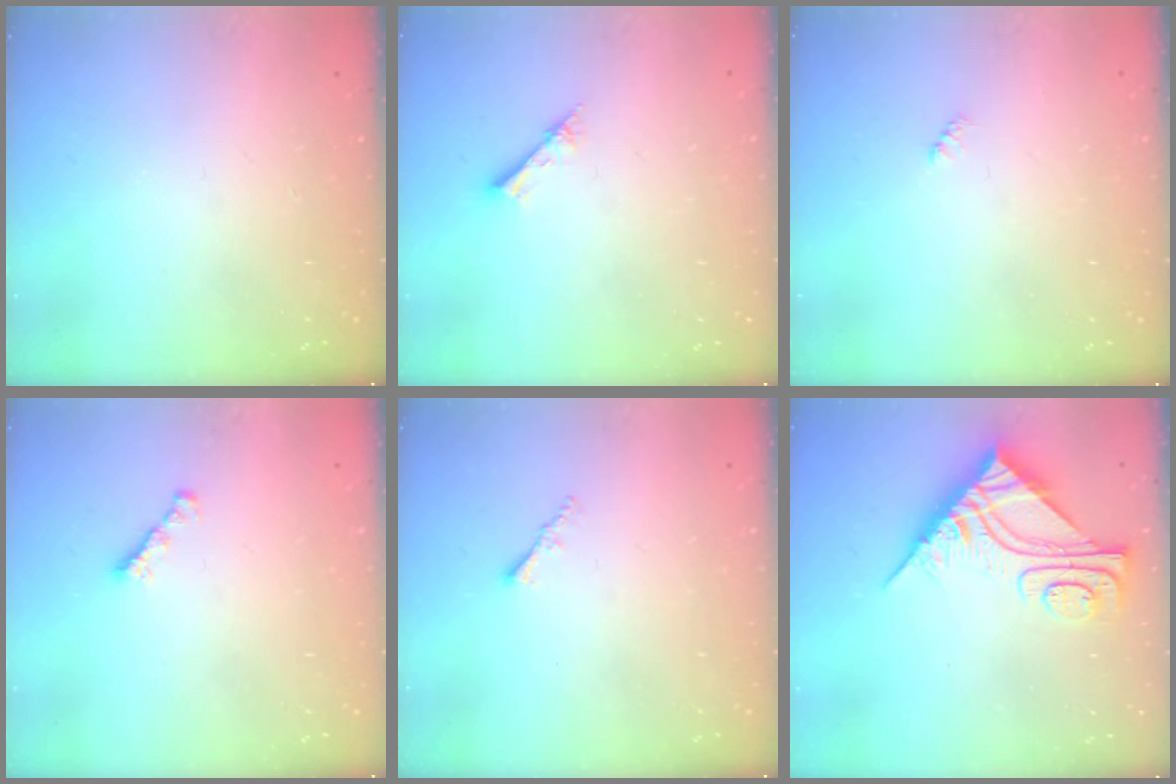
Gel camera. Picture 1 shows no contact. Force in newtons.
{"total": 2.1, "press": 2.1, "slide": 0.2}
{"total": 1.9, "press": 1.9, "slide": 0.4}
{"total": 1.7, "press": 1.6, "slide": 0.5}
{"total": 1.0, "press": 1.0, "slide": 0.4}
{"total": 9.7, "press": 9.7, "slide": 0.9}